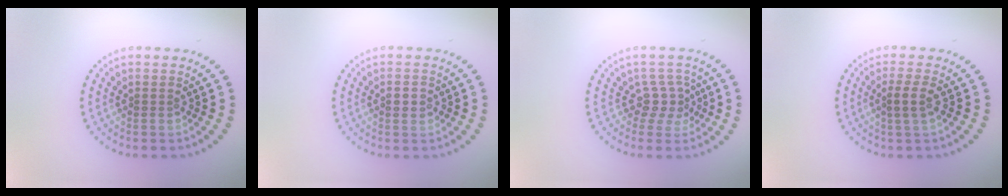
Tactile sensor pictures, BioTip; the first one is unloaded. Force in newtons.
{"total": 1.0, "press": 1.0, "slide": 0.1}
{"total": 2.2, "press": 1.6, "slide": 1.5}
{"total": 1.8, "press": 1.5, "slide": 1.0}